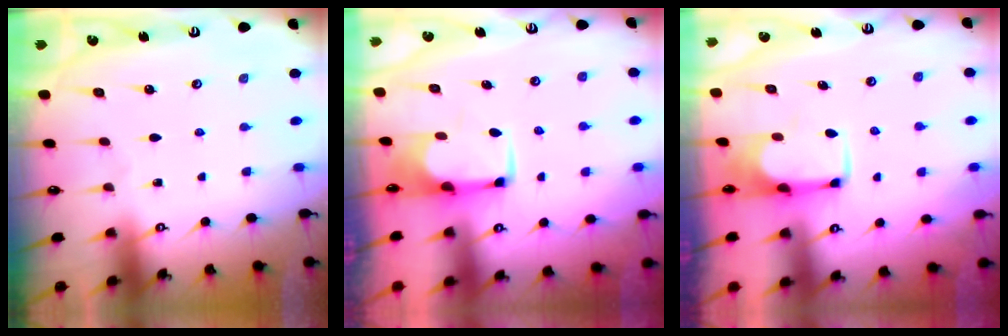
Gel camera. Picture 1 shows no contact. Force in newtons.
{"total": 2.0, "press": 1.7, "slide": 1.0}
{"total": 3.2, "press": 3.2, "slide": 0.5}